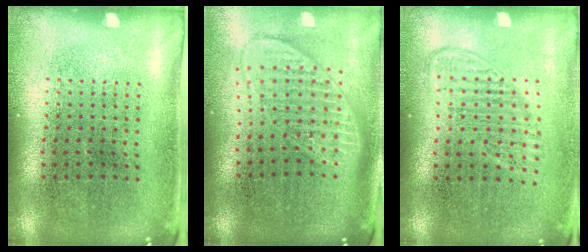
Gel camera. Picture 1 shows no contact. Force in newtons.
{"total": 1.8, "press": 1.5, "slide": 1.0}
{"total": 1.4, "press": 1.2, "slide": 0.7}